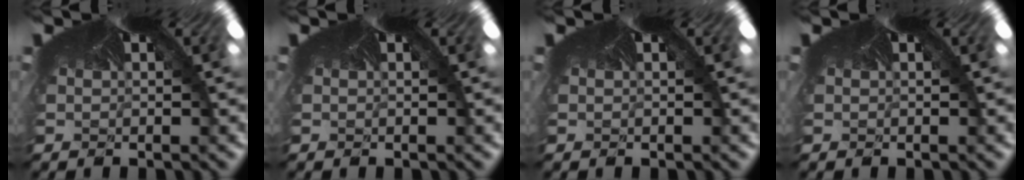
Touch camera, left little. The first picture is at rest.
{"total": 0.0}
{"total": 0.0}
{"total": 0.0}